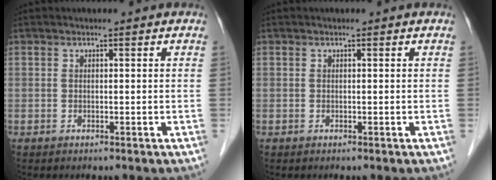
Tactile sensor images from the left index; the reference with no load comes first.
{"total": 0.0}